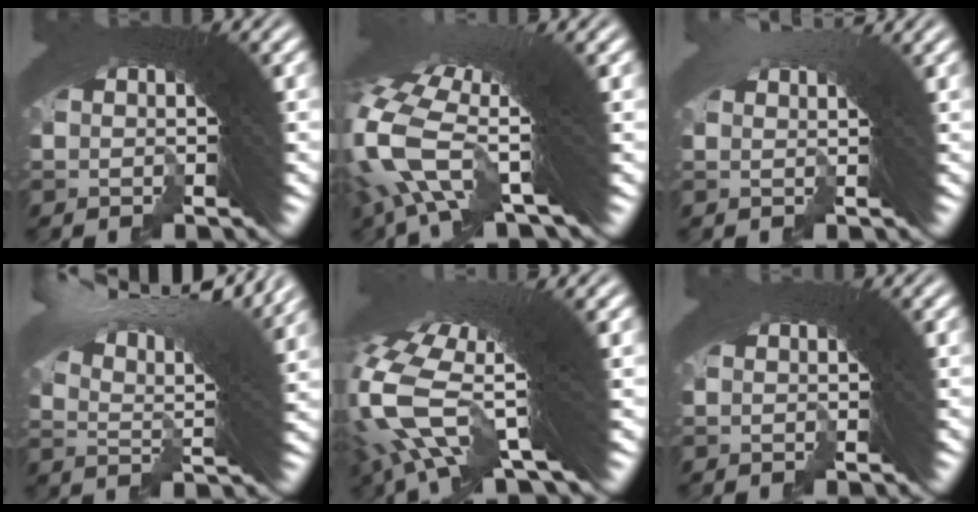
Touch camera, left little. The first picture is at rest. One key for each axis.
{"total": 9.0, "fx": -0.2, "fy": 4.5, "fz": 7.8, "tx": -0.160, "ty": -0.009, "tz": -0.004}
{"total": 2.2, "fx": 1.7, "fy": -1.0, "fz": 0.9, "tx": 0.005, "ty": 0.019, "tz": 0.024}
{"total": 10.8, "fx": 6.6, "fy": 2.8, "fz": 8.1, "tx": -0.113, "ty": 0.035, "tz": 0.092}
{"total": 9.7, "fx": 1.2, "fy": 4.1, "fz": 8.7, "tx": -0.154, "ty": 0.006, "tz": 0.014}
{"total": 0.0}